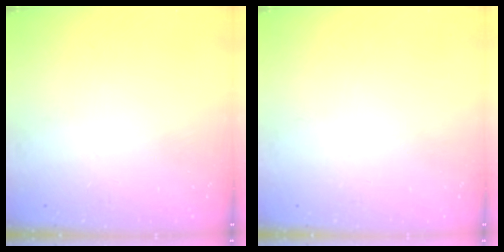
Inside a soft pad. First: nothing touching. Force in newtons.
{"total": 0.0}